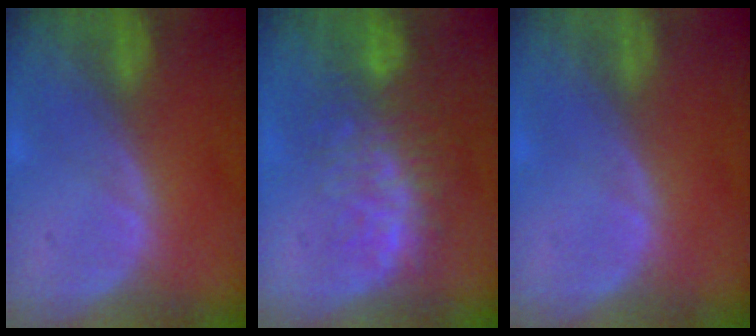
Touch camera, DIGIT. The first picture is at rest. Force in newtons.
{"total": 10.1, "press": 8.6, "slide": 5.3}
{"total": 0.0}